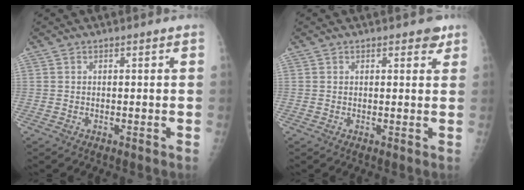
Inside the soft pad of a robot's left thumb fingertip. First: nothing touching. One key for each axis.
{"total": 2.1, "fx": 1.4, "fy": 1.2, "fz": 1.0, "tx": 0.006, "ty": -0.004, "tz": 0.012}